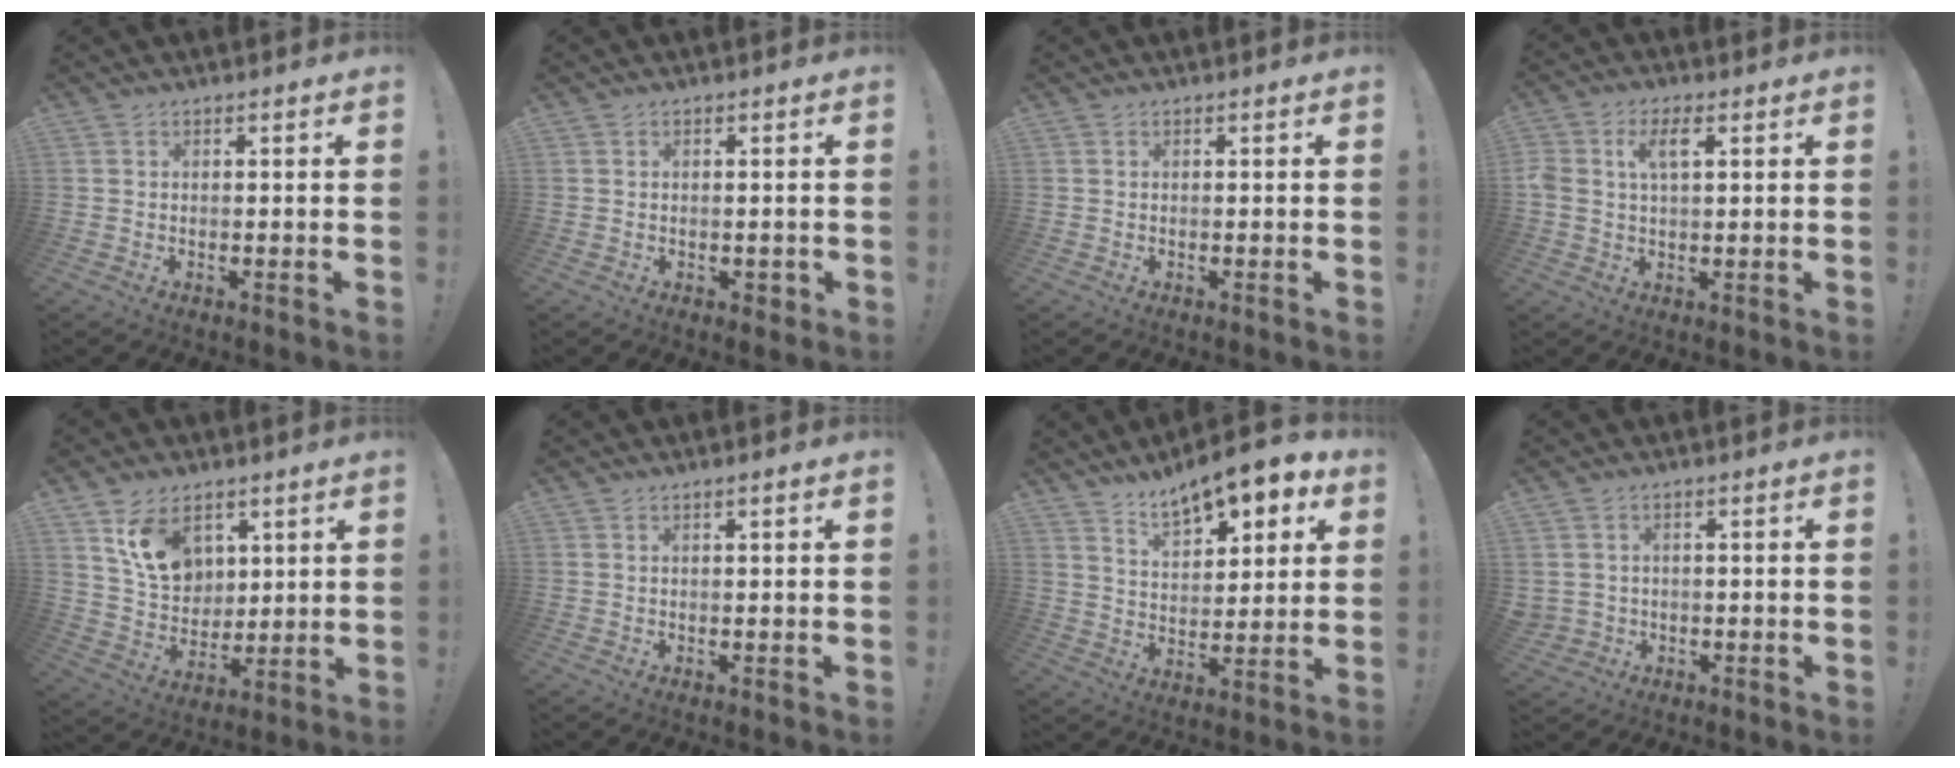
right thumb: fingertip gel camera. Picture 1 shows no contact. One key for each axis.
{"total": 1.8, "fx": -0.1, "fy": 1.6, "fz": 0.9, "tx": -0.001, "ty": 0.000, "tz": -0.004}
{"total": 0.0}
{"total": 5.9, "fx": 1.8, "fy": 3.1, "fz": 4.7, "tx": -0.101, "ty": 0.009, "tz": 0.031}
{"total": 12.9, "fx": 6.9, "fy": 8.8, "fz": 6.6, "tx": -0.109, "ty": -0.028, "tz": 0.136}
{"total": 1.2, "fx": 0.6, "fy": -0.2, "fz": 1.0, "tx": -0.016, "ty": -0.001, "tz": 0.008}
{"total": 11.8, "fx": 9.2, "fy": 4.6, "fz": 5.7, "tx": -0.091, "ty": -0.066, "tz": 0.163}
{"total": 2.2, "fx": 0.4, "fy": 2.0, "fz": 0.8, "tx": -0.020, "ty": 0.002, "tz": 0.011}